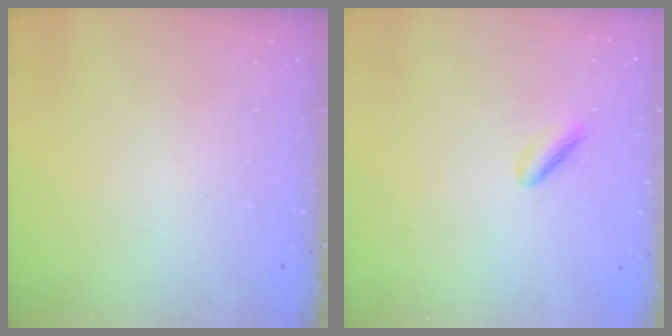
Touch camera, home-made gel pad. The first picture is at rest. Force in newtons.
{"total": 1.7, "press": 1.4, "slide": 1.0}